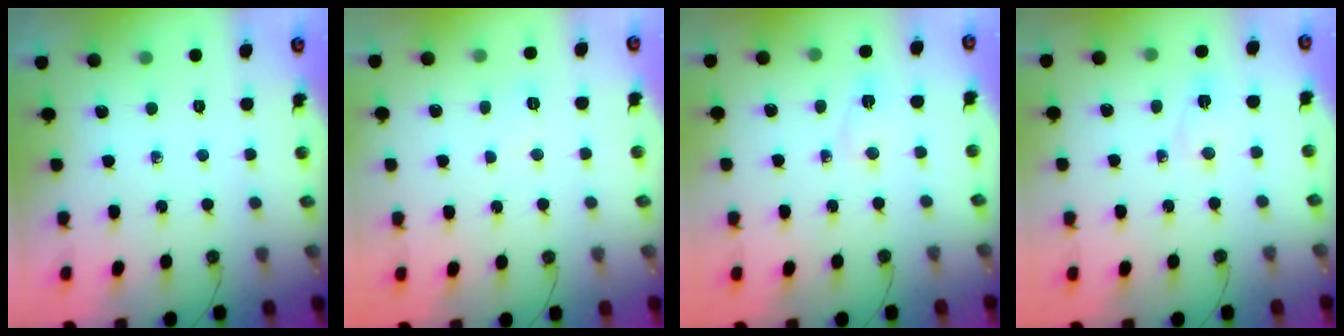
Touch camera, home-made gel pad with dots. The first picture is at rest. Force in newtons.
{"total": 4.8, "press": 4.7, "slide": 1.1}
{"total": 2.5, "press": 2.4, "slide": 0.5}
{"total": 2.5, "press": 2.4, "slide": 0.5}